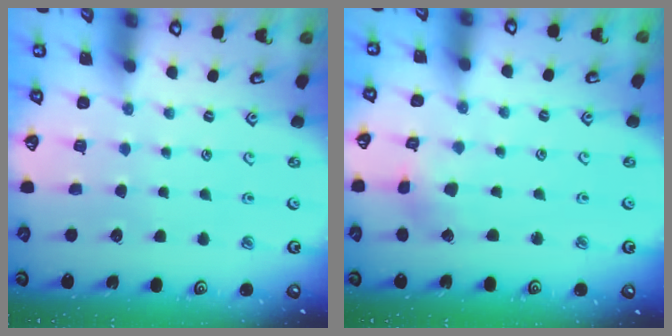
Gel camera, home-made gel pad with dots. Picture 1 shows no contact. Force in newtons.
{"total": 2.1, "press": 2.1, "slide": 0.3}